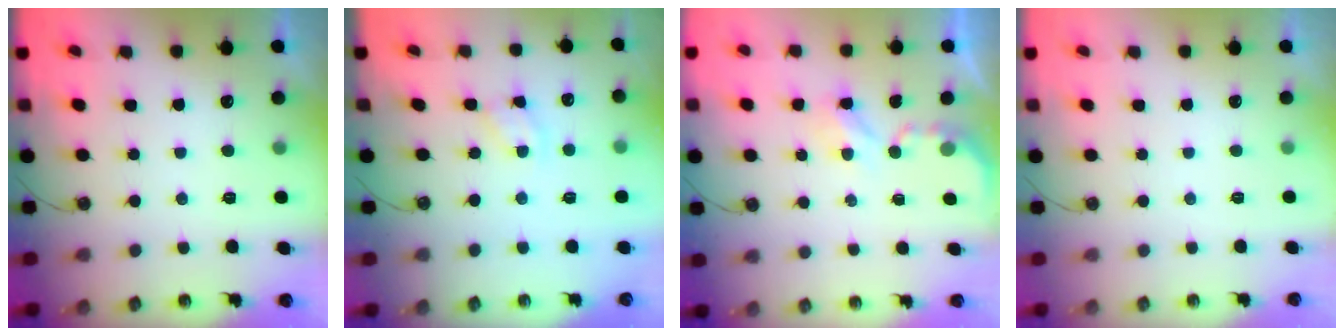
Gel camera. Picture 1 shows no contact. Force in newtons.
{"total": 3.7, "press": 3.7, "slide": 0.5}
{"total": 2.8, "press": 2.8, "slide": 0.4}
{"total": 0.0}